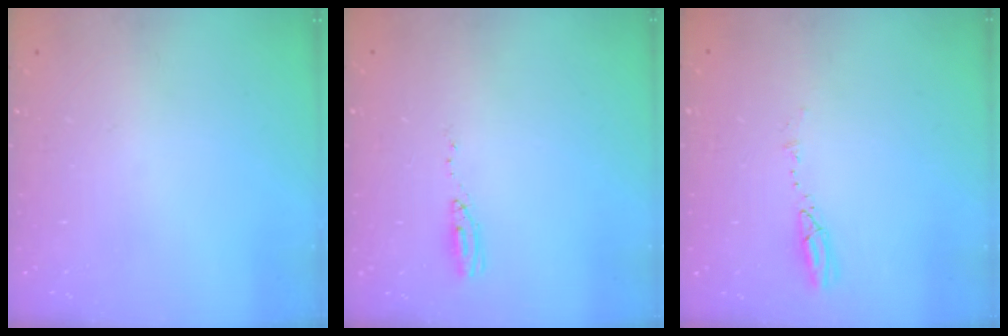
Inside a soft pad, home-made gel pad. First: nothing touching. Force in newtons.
{"total": 3.9, "press": 3.7, "slide": 1.2}
{"total": 3.9, "press": 3.8, "slide": 0.4}